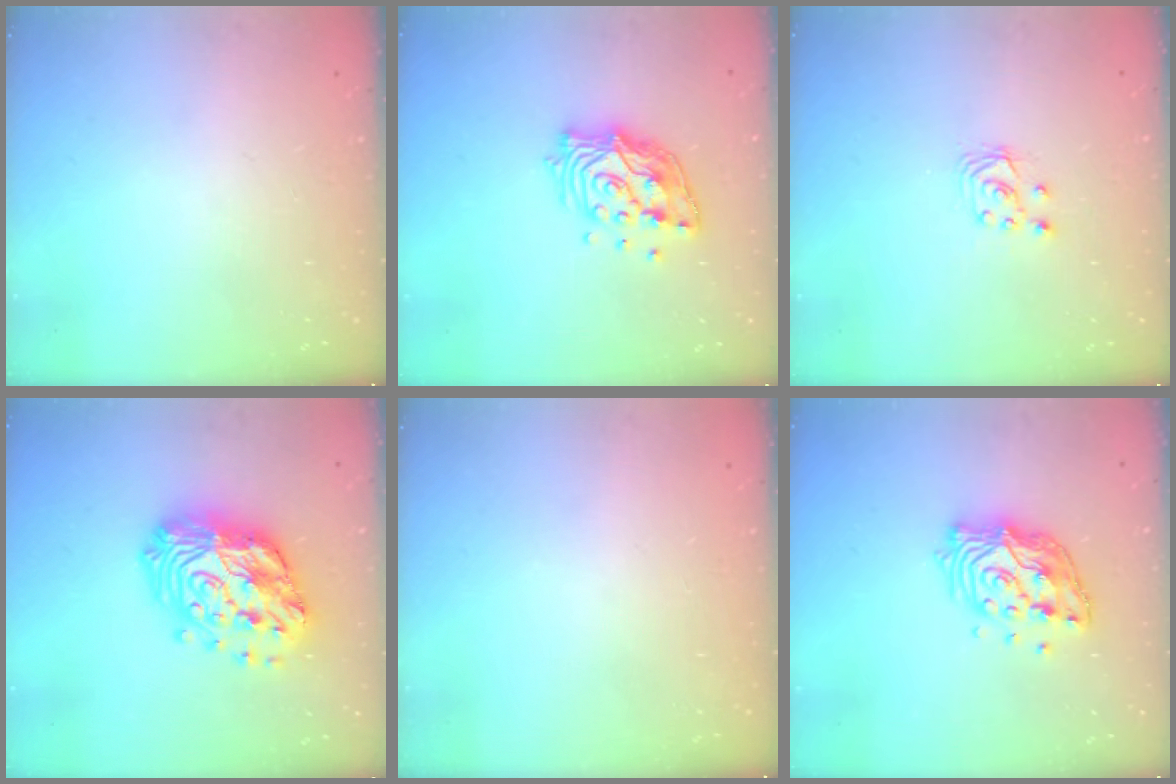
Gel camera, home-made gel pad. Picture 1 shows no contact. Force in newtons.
{"total": 14.3, "press": 14.1, "slide": 2.7}
{"total": 3.9, "press": 3.9, "slide": 0.4}
{"total": 21.7, "press": 21.5, "slide": 2.2}
{"total": 0.0}
{"total": 13.5, "press": 13.5, "slide": 1.2}